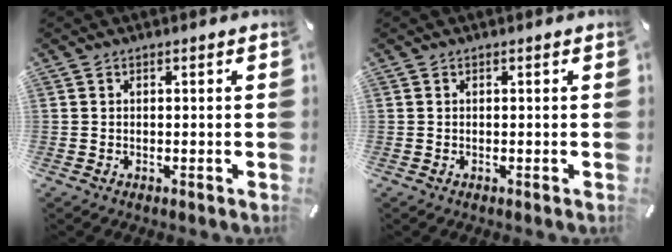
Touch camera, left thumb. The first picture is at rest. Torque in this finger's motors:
{"motor_torque": [0.00, 0.00, -0.03, 0.03, 0.00]}